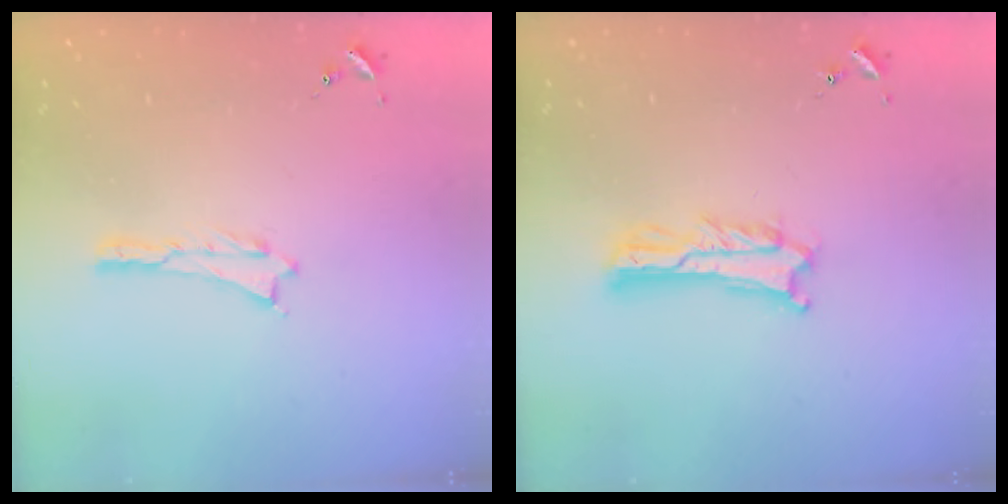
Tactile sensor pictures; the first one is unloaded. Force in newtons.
{"total": 3.1, "press": 3.1, "slide": 0.4}